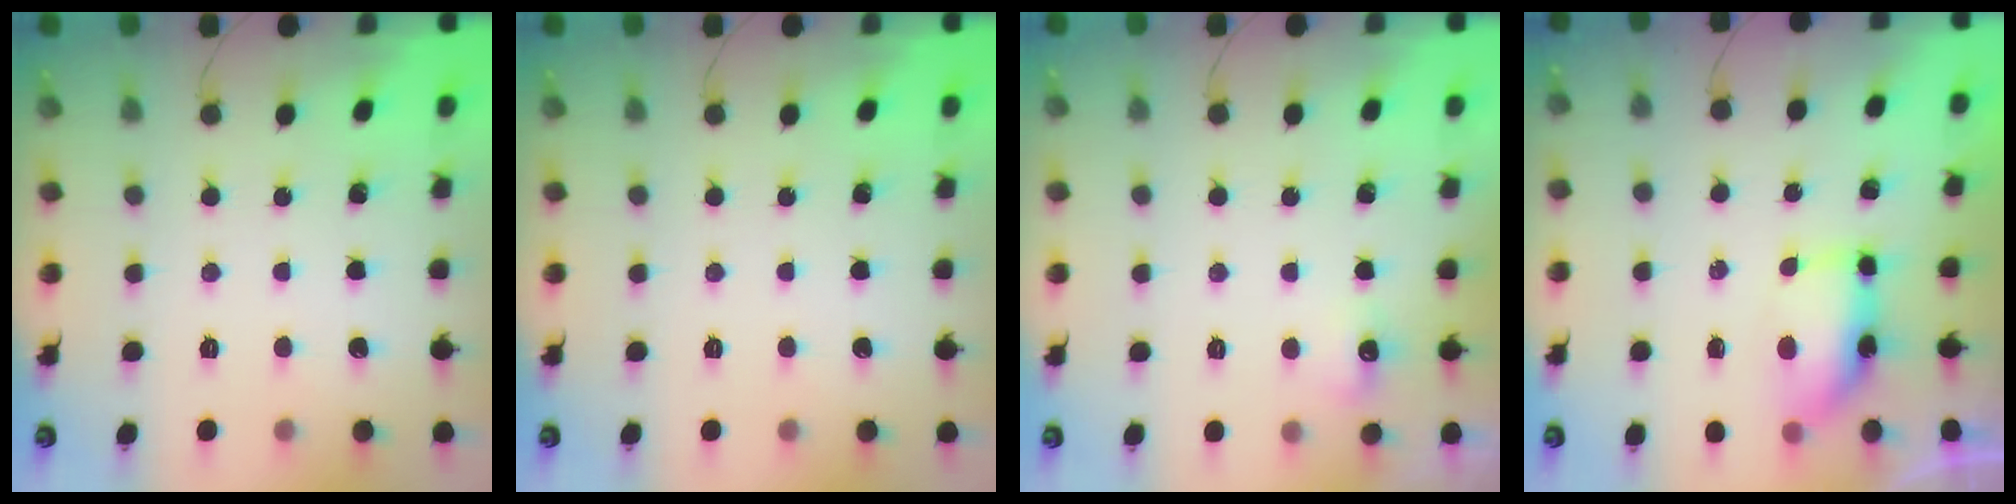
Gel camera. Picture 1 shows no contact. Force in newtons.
{"total": 0.0}
{"total": 7.0, "press": 4.3, "slide": 5.6}
{"total": 6.7, "press": 6.6, "slide": 0.9}